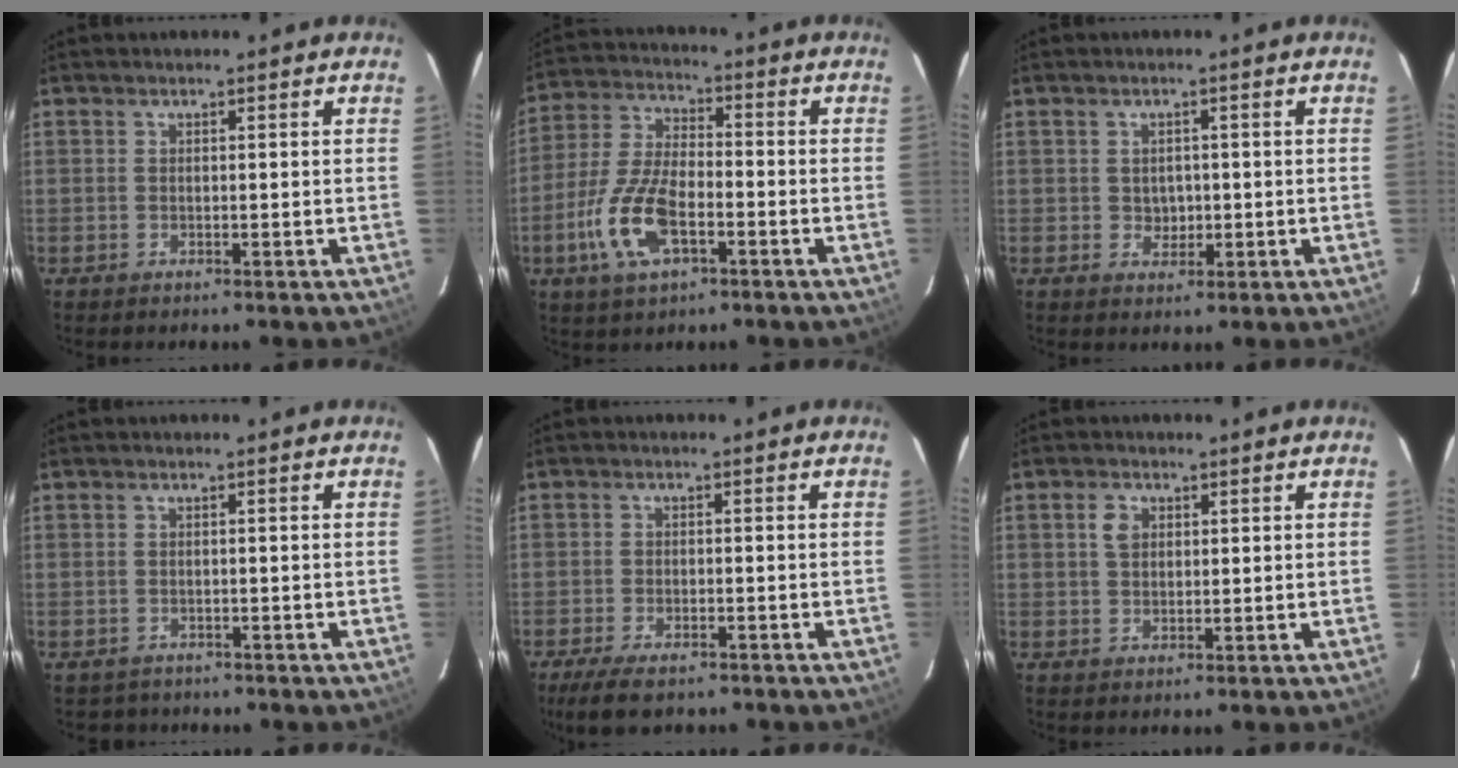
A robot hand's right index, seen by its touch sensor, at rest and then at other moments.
{"total": 12.6, "force": [-4.9, 5.4, 10.3], "torque": [-0.226, -0.003, -0.094]}
{"total": 2.7, "force": [-0.1, 2.5, 1.0], "torque": [-0.015, 0.004, 0.004]}
{"total": 1.9, "force": [-1.4, 1.2, -0.2], "torque": [-0.002, 0.001, -0.018]}
{"total": 7.5, "force": [-5.7, 2.5, 4.1], "torque": [-0.105, -0.025, -0.099]}
{"total": 2.9, "force": [0.9, 2.2, 1.7], "torque": [-0.028, 0.009, 0.018]}